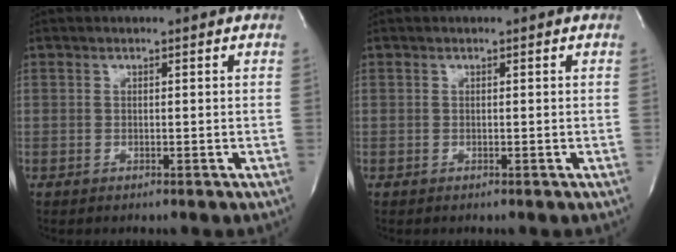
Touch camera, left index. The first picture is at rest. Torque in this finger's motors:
{"motor_torque": [0.00, 0.00, 0.00, 0.00]}